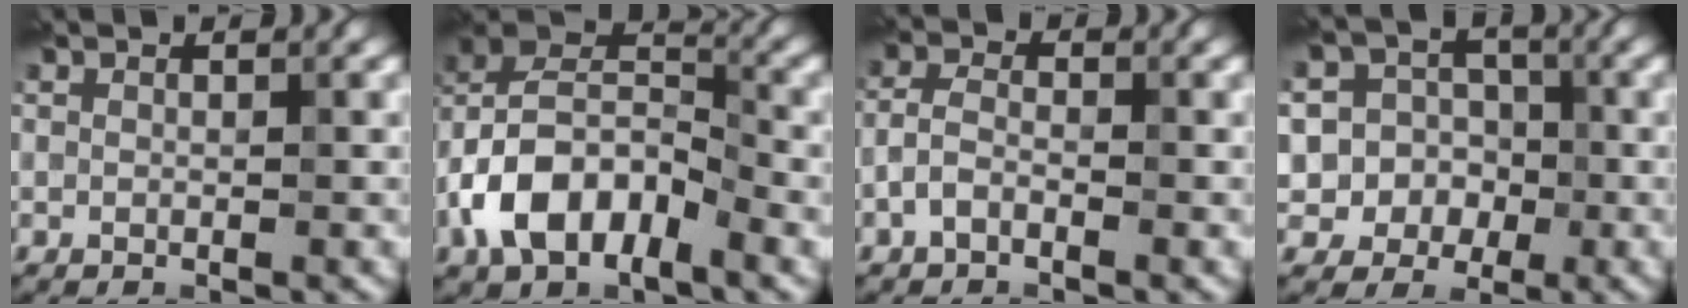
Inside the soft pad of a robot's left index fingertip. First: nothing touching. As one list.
[{"total": 9.0, "force": [-3.9, 4.9, 6.4], "torque": [-0.130, 0.012, -0.085]}, {"total": 2.2, "force": [-1.3, 1.0, 1.5], "torque": [-0.036, 0.007, -0.033]}, {"total": 8.2, "force": [-2.0, 7.7, 2.0], "torque": [-0.034, 0.012, -0.059]}]